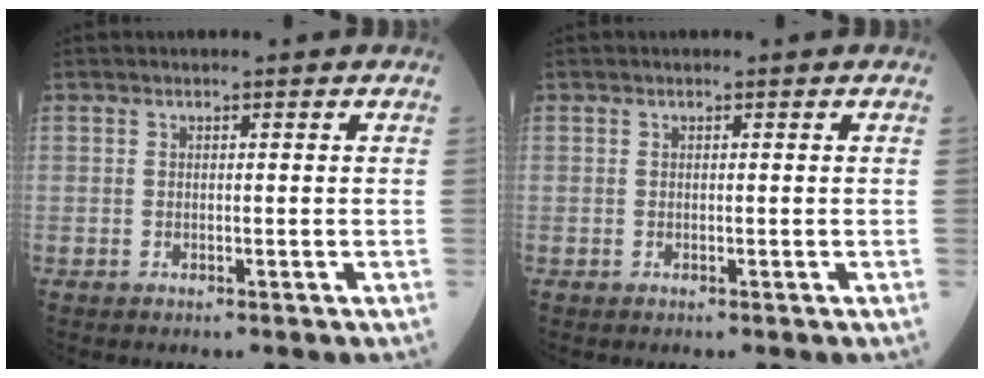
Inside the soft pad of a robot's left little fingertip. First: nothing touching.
{"total": 0.0}